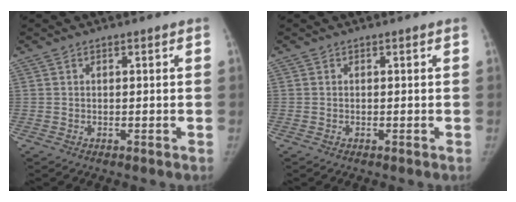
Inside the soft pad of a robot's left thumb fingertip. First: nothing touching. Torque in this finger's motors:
{"motor_torque": [0.00, 0.00, 0.19, -0.15, 0.01]}